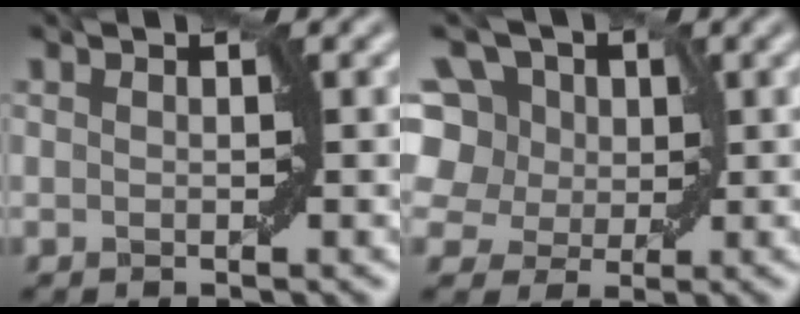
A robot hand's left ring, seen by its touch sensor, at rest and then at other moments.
{"total": 9.5, "force": [4.3, 6.5, 5.4], "torque": [-0.086, 0.033, 0.041]}